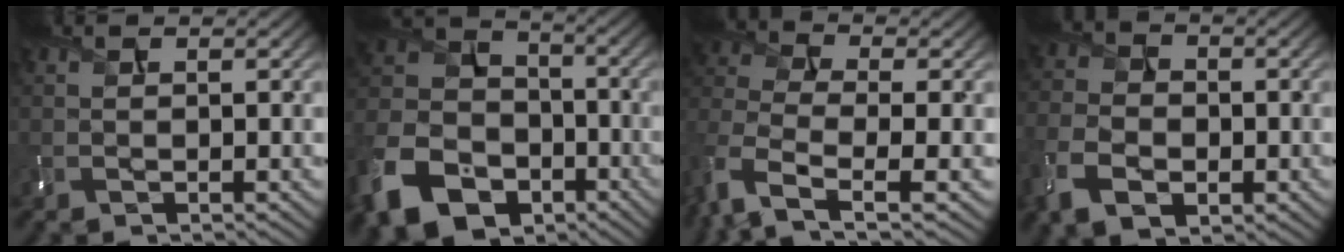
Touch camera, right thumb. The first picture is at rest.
{"total": 15.8, "force": [-8.5, 11.0, 7.5], "torque": [-0.216, -0.046, -0.172]}
{"total": 8.1, "force": [-4.2, 4.0, 5.7], "torque": [-0.140, -0.017, -0.094]}
{"total": 9.1, "force": [-4.0, 6.4, 5.2], "torque": [-0.139, -0.036, -0.074]}